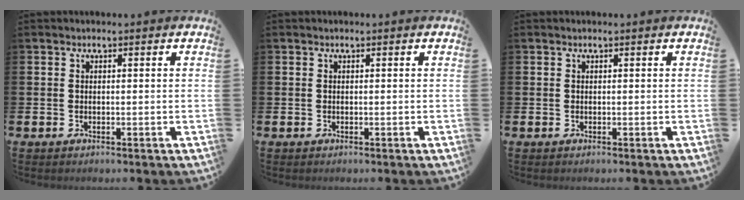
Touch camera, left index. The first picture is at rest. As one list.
[{"total": 0.0}, {"total": 0.0}]